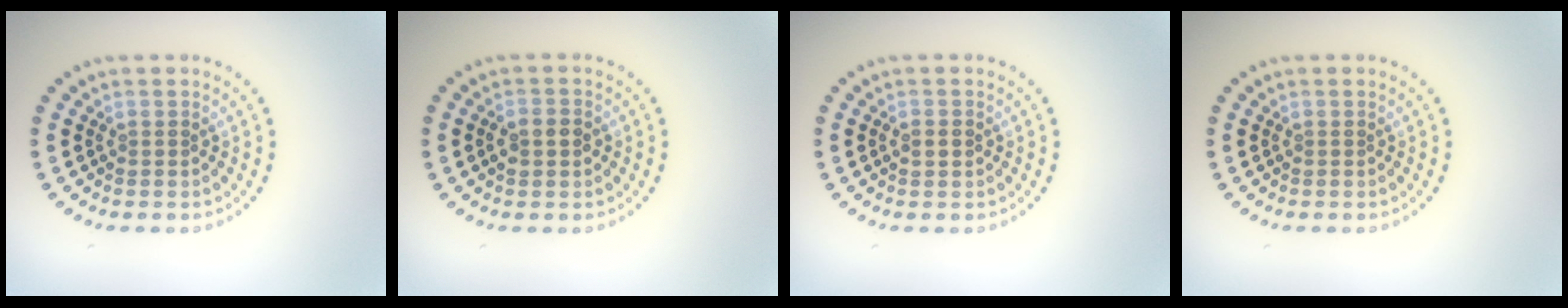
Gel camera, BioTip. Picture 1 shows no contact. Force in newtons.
{"total": 2.3, "press": 2.3, "slide": 0.2}
{"total": 1.5, "press": 1.5, "slide": 0.1}
{"total": 0.0}